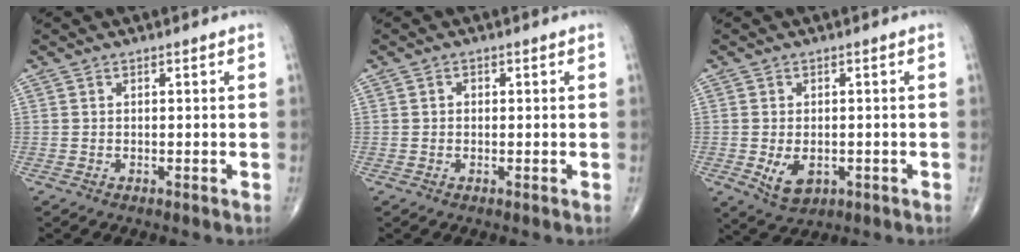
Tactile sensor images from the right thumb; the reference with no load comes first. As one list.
[{"total": 0.9, "force": [0.1, 0.8, 0.4], "torque": [-0.003, 0.002, -0.002]}, {"total": 5.3, "force": [-1.3, 3.5, 3.8], "torque": [-0.055, -0.004, -0.010]}]